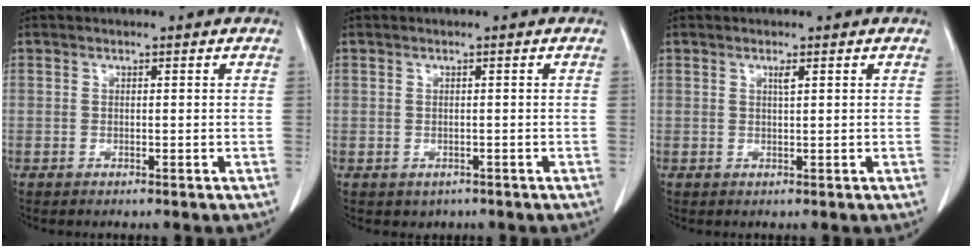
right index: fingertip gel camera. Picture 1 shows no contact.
{"total": 1.5, "force": [-0.7, 1.3, 0.2], "torque": [-0.003, 0.002, -0.004]}
{"total": 0.9, "force": [0.5, -0.1, 0.8], "torque": [-0.016, -0.002, 0.009]}